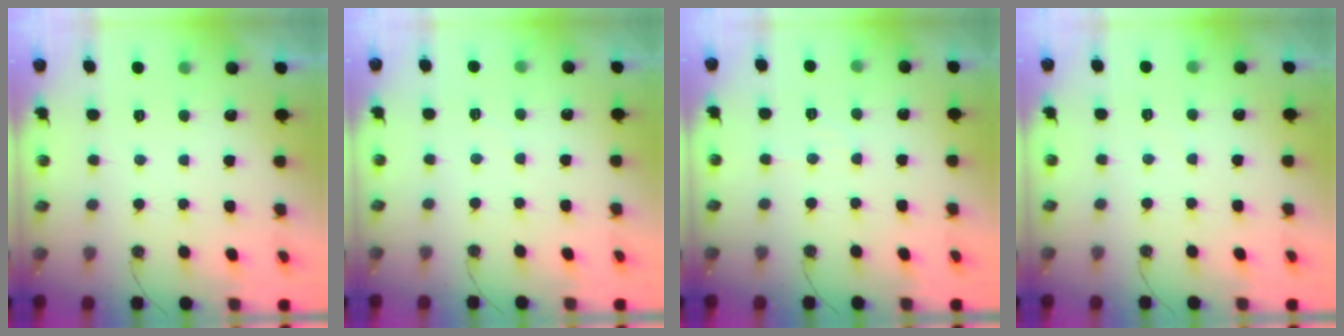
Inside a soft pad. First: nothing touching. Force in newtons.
{"total": 2.4, "press": 2.4, "slide": 0.4}
{"total": 5.2, "press": 5.2, "slide": 0.7}
{"total": 2.4, "press": 2.3, "slide": 0.4}